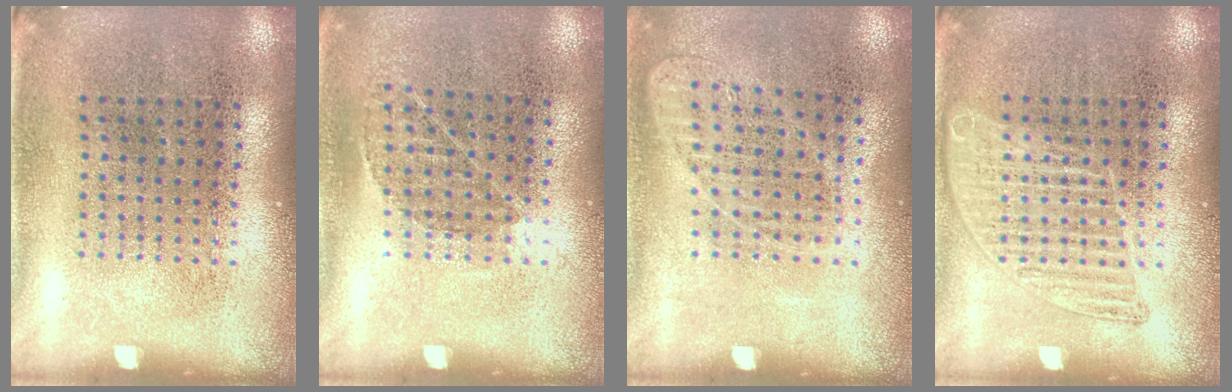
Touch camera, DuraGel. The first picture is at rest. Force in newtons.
{"total": 0.8, "press": 0.6, "slide": 0.5}
{"total": 0.9, "press": 0.9, "slide": 0.2}
{"total": 1.7, "press": 1.7, "slide": 0.3}